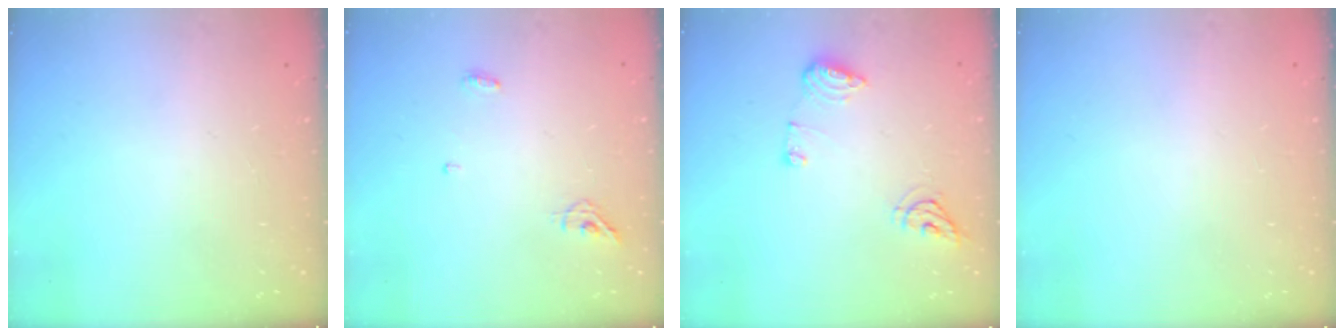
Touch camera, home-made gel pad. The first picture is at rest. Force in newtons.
{"total": 4.9, "press": 4.8, "slide": 1.0}
{"total": 8.6, "press": 8.5, "slide": 0.1}
{"total": 0.8, "press": 0.8, "slide": 0.1}